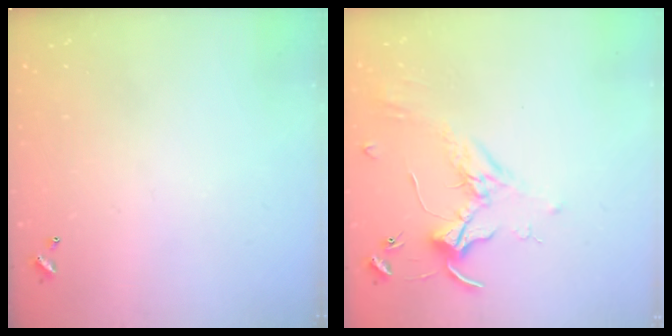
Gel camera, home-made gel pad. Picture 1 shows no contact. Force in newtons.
{"total": 1.7, "press": 1.6, "slide": 0.4}